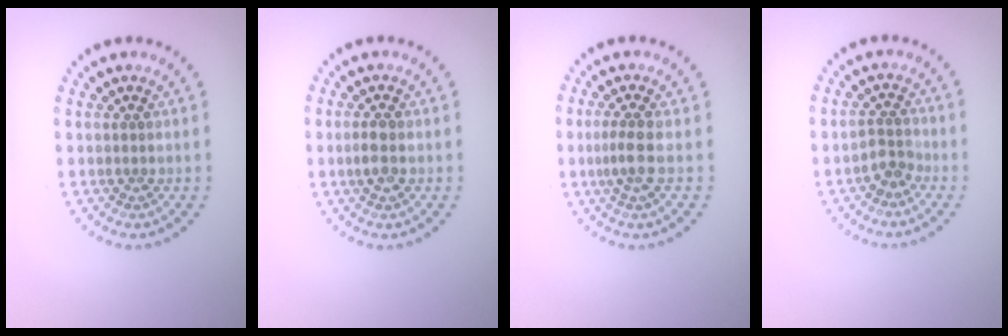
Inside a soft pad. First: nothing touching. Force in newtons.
{"total": 1.6, "press": 1.6, "slide": 0.1}
{"total": 1.9, "press": 1.6, "slide": 1.1}
{"total": 1.9, "press": 1.4, "slide": 1.2}